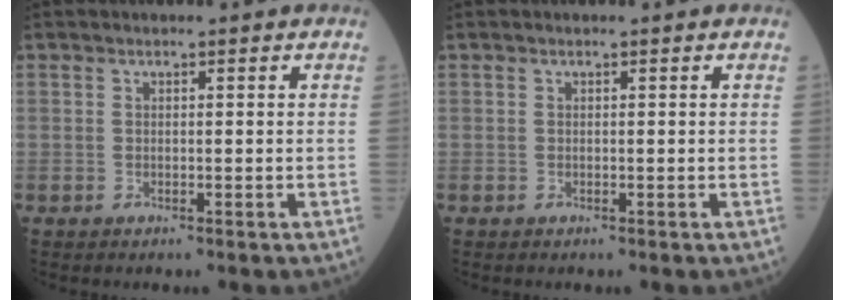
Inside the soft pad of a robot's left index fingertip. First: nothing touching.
{"total": 0.0}